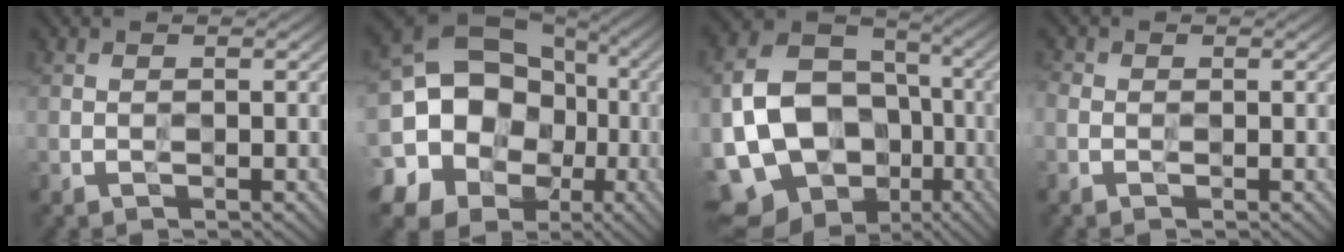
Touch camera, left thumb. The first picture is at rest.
{"total": 18.7, "force": [-2.3, 16.7, 8.1], "torque": [-0.215, -0.007, -0.066]}
{"total": 17.4, "force": [-5.0, 13.7, 9.4], "torque": [-0.209, -0.035, -0.076]}
{"total": 1.1, "force": [-0.4, 0.9, 0.5], "torque": [-0.013, 0.000, -0.012]}